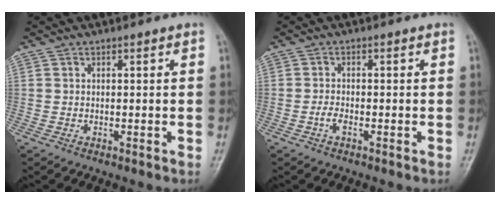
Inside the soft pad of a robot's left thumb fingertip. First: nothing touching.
{"total": 2.0, "force": [-1.0, 0.9, 1.5], "torque": [-0.032, 0.008, -0.023]}